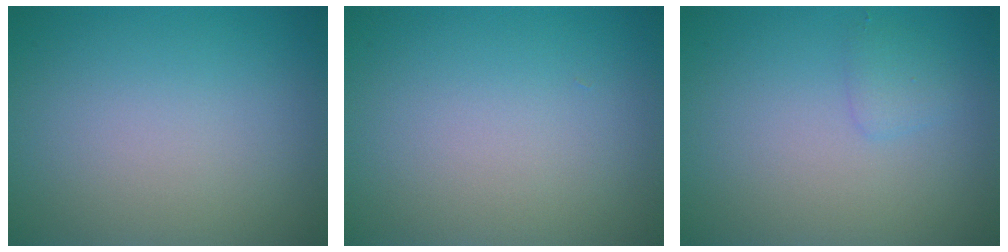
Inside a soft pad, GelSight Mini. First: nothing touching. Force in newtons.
{"total": 0.0}
{"total": 1.1, "press": 1.1, "slide": 0.1}